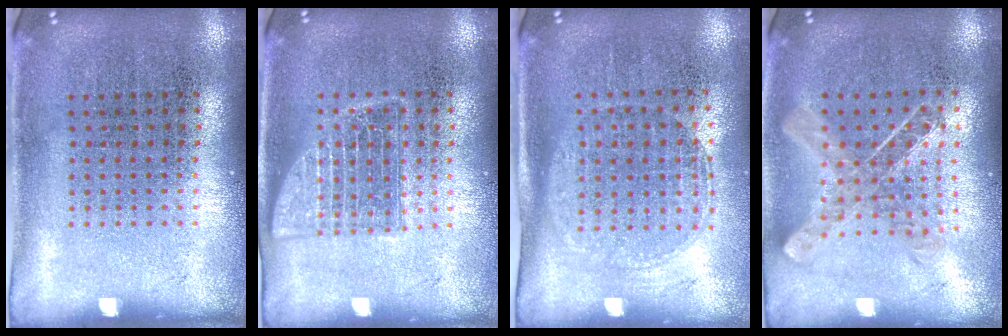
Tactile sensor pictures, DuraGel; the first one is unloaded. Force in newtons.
{"total": 1.5, "press": 1.5, "slide": 0.2}
{"total": 1.5, "press": 1.3, "slide": 0.7}
{"total": 0.9, "press": 0.9, "slide": 0.0}